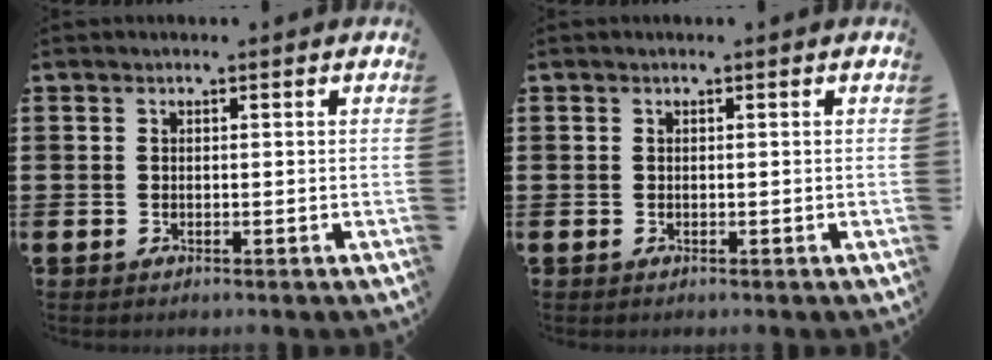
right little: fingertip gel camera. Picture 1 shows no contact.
{"total": 0.0}